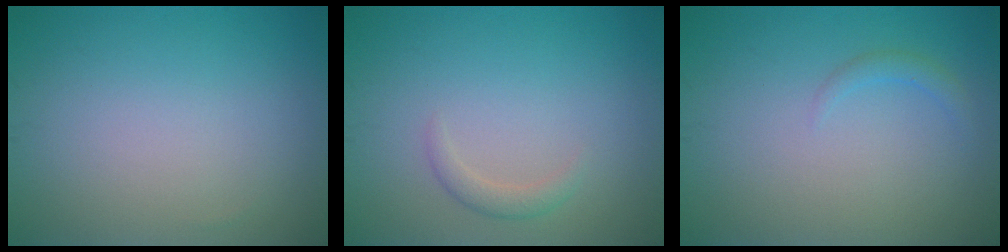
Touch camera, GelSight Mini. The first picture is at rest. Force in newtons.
{"total": 1.3, "press": 1.3, "slide": 0.1}
{"total": 1.0, "press": 1.0, "slide": 0.1}